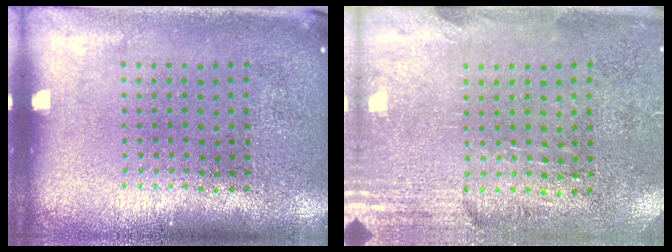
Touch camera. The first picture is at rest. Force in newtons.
{"total": 2.8, "press": 2.5, "slide": 1.4}